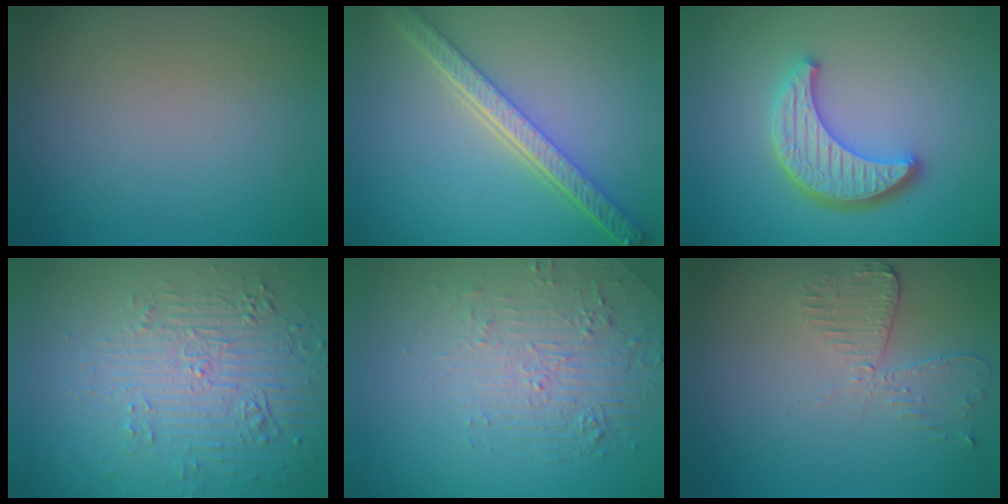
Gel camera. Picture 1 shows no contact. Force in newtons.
{"total": 5.3, "press": 4.2, "slide": 3.4}
{"total": 4.6, "press": 3.9, "slide": 2.5}
{"total": 5.9, "press": 3.6, "slide": 4.7}
{"total": 2.1, "press": 1.5, "slide": 1.5}
{"total": 2.9, "press": 2.6, "slide": 1.3}